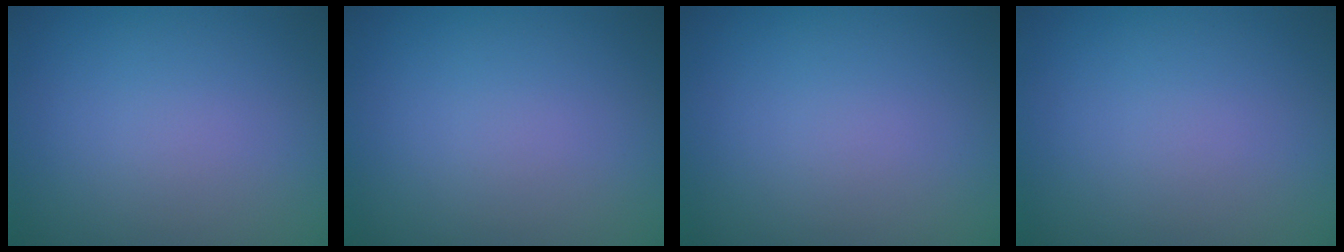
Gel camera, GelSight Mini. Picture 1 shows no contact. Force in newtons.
{"total": 0.0}
{"total": 0.0}
{"total": 0.0}